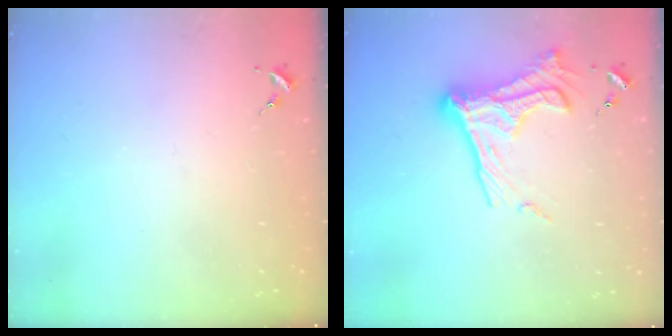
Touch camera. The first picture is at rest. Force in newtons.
{"total": 18.0, "press": 17.9, "slide": 1.4}